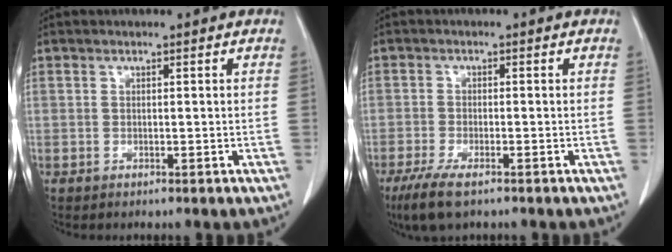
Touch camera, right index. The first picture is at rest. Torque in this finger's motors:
{"motor_torque": [0.35, -0.26, 0.18, 0.06]}